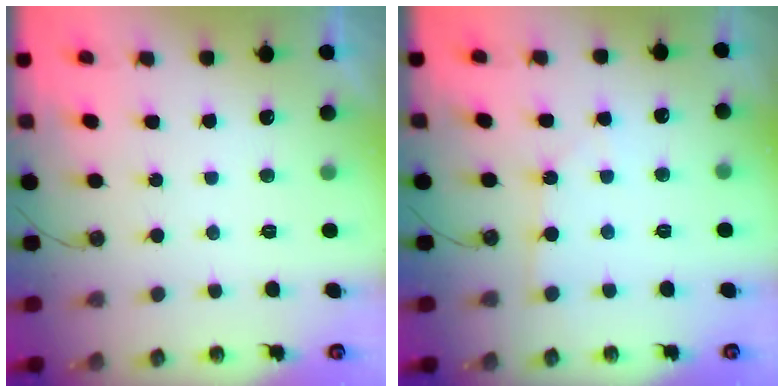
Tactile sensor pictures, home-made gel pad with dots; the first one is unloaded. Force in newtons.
{"total": 4.1, "press": 4.1, "slide": 0.5}